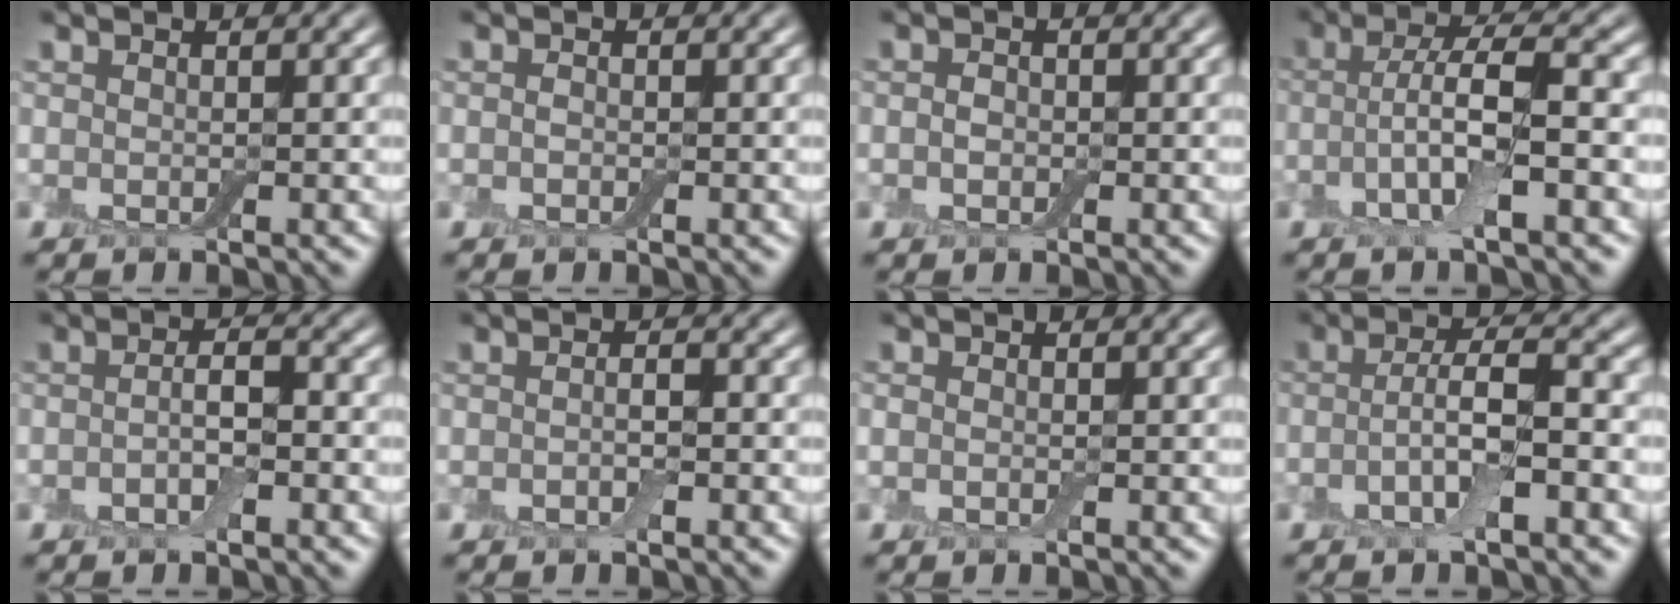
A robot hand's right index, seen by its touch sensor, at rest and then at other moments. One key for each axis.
{"total": 0.7, "fx": -0.2, "fy": 0.4, "fz": 0.5, "tx": -0.009, "ty": 0.001, "tz": -0.005}
{"total": 1.1, "fx": -0.2, "fy": 0.8, "fz": 0.6, "tx": -0.012, "ty": 0.000, "tz": -0.009}
{"total": 5.7, "fx": -1.4, "fy": 1.5, "fz": 5.3, "tx": -0.107, "ty": 0.009, "tz": -0.030}
{"total": 2.3, "fx": -0.7, "fy": 0.7, "fz": 2.1, "tx": -0.041, "ty": 0.003, "tz": -0.018}
{"total": 1.2, "fx": -0.5, "fy": 0.3, "fz": 1.1, "tx": -0.021, "ty": 0.000, "tz": -0.011}
{"total": 0.5, "fx": -0.2, "fy": 0.3, "fz": 0.4, "tx": -0.012, "ty": -0.001, "tz": -0.005}
{"total": 4.3, "fx": -1.2, "fy": 1.0, "fz": 4.0, "tx": -0.080, "ty": 0.007, "tz": -0.028}